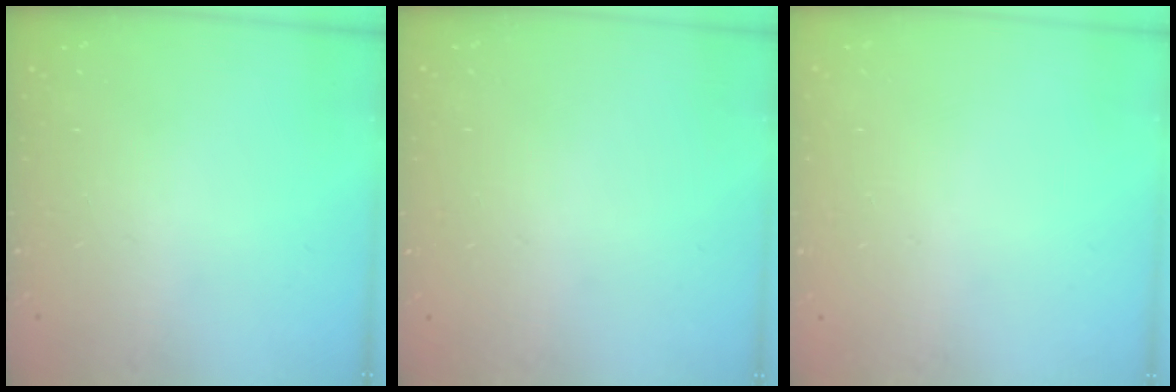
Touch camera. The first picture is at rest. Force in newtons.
{"total": 0.0}
{"total": 0.0}